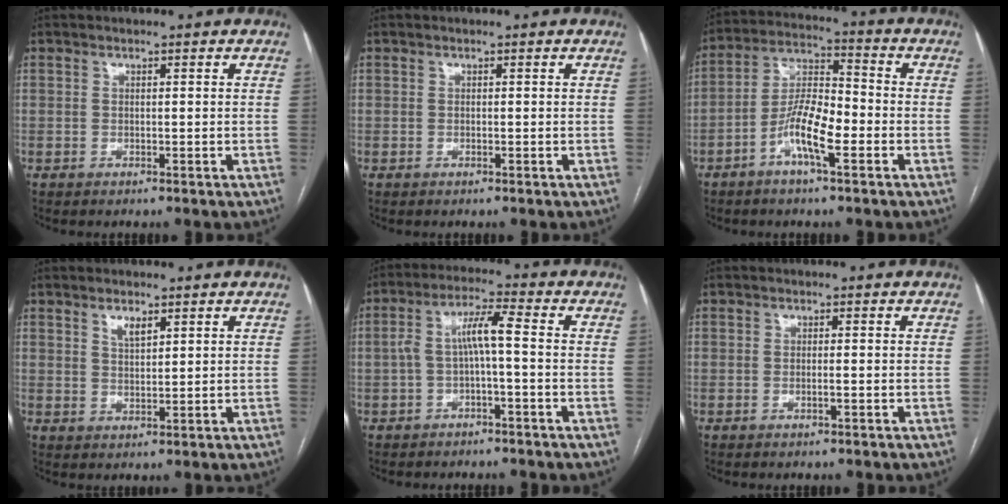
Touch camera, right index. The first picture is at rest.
{"total": 0.0}
{"total": 9.7, "force": [-4.1, 2.3, 8.5], "torque": [-0.170, 0.012, -0.076]}
{"total": 2.7, "force": [1.6, 1.2, 1.8], "torque": [-0.036, 0.000, 0.035]}
{"total": 6.3, "force": [-1.0, 0.9, 6.1], "torque": [-0.120, 0.033, -0.015]}
{"total": 1.0, "force": [-0.5, 0.1, 0.8], "torque": [-0.018, 0.000, -0.008]}